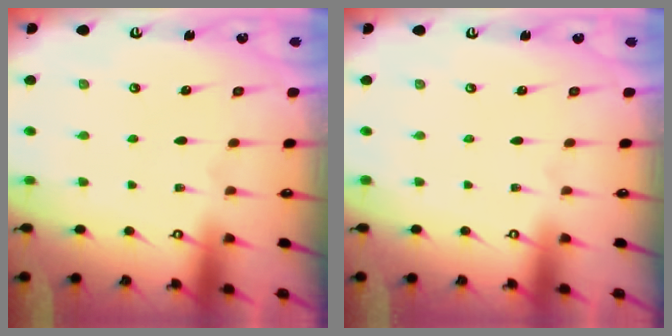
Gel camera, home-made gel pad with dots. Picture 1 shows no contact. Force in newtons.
{"total": 0.0}